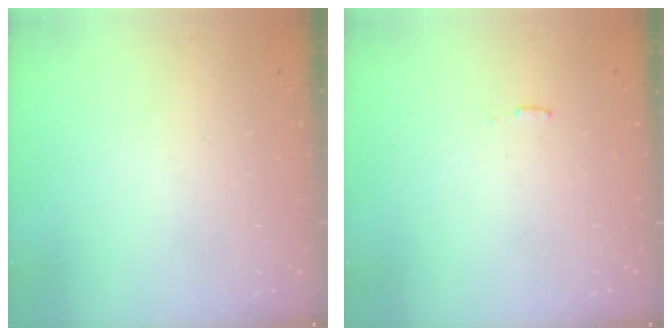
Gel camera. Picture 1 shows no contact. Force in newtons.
{"total": 3.0, "press": 3.0, "slide": 0.2}